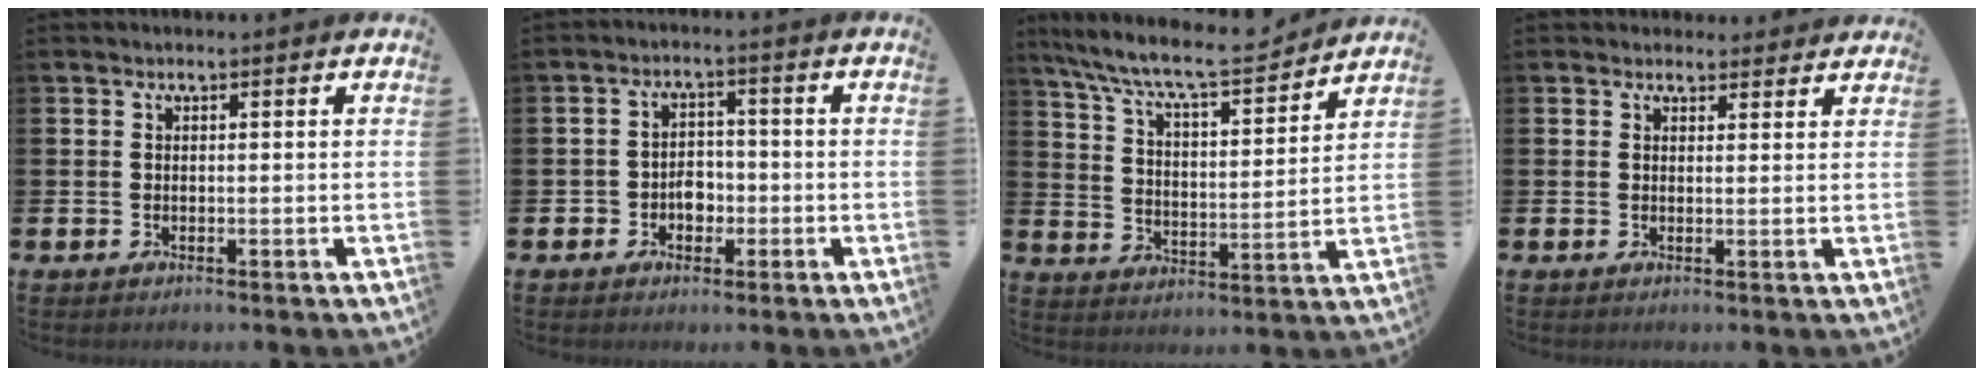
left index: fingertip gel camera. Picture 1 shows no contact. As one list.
[{"total": 3.2, "force": [-1.3, 2.5, 1.4], "torque": [-0.024, 0.003, -0.031]}, {"total": 9.7, "force": [8.9, 1.4, 3.5], "torque": [-0.101, -0.060, 0.153]}, {"total": 2.2, "force": [2.0, 0.8, -0.2], "torque": [0.007, -0.006, 0.037]}]